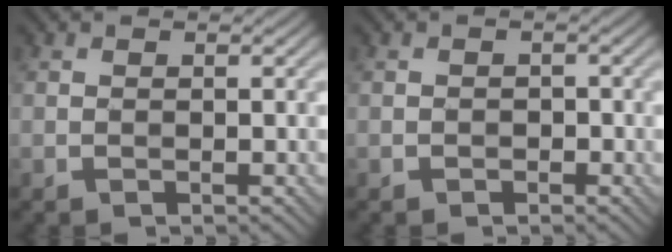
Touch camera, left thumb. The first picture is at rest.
{"total": 1.0, "force": [-0.4, 0.9, 0.3], "torque": [0.000, -0.003, -0.009]}